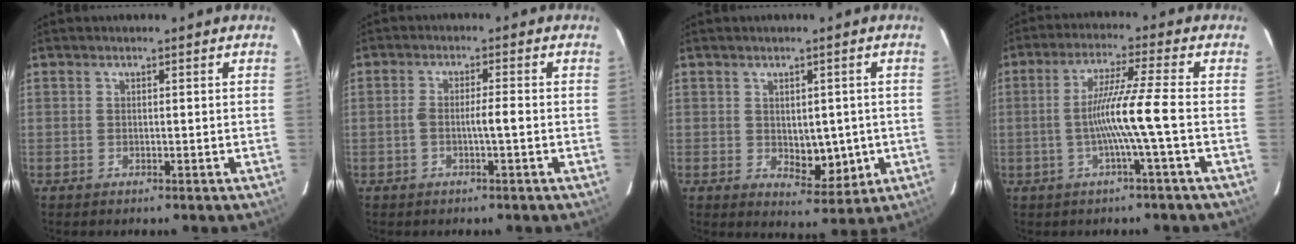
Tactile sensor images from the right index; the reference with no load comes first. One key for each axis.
{"total": 3.0, "fx": -0.7, "fy": 0.1, "fz": 2.9, "tx": -0.053, "ty": 0.007, "tz": -0.012}
{"total": 6.0, "fx": -0.5, "fy": 3.4, "fz": 5.0, "tx": -0.060, "ty": -0.004, "tz": 0.008}
{"total": 8.1, "fx": -1.6, "fy": -1.8, "fz": 7.8, "tx": -0.148, "ty": 0.004, "tz": -0.030}